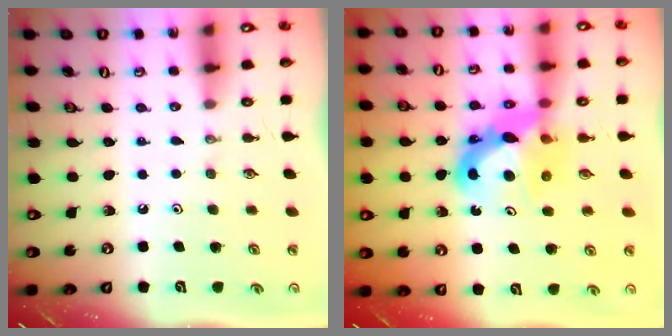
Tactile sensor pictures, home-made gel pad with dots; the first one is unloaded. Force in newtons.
{"total": 10.7, "press": 10.7, "slide": 0.4}